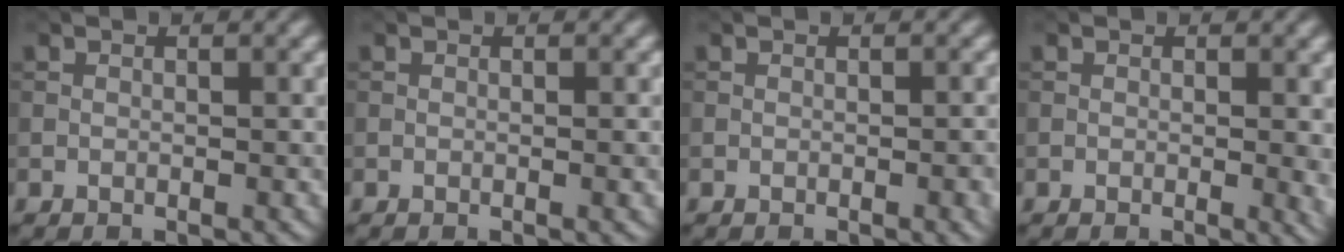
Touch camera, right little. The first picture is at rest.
{"total": 0.9, "force": [0.0, 0.2, 0.9], "torque": [-0.007, 0.001, -0.002]}
{"total": 1.4, "force": [-0.3, 0.3, 1.3], "torque": [-0.016, -0.002, -0.003]}
{"total": 1.6, "force": [0.1, 0.3, 1.6], "torque": [-0.017, -0.006, 0.001]}